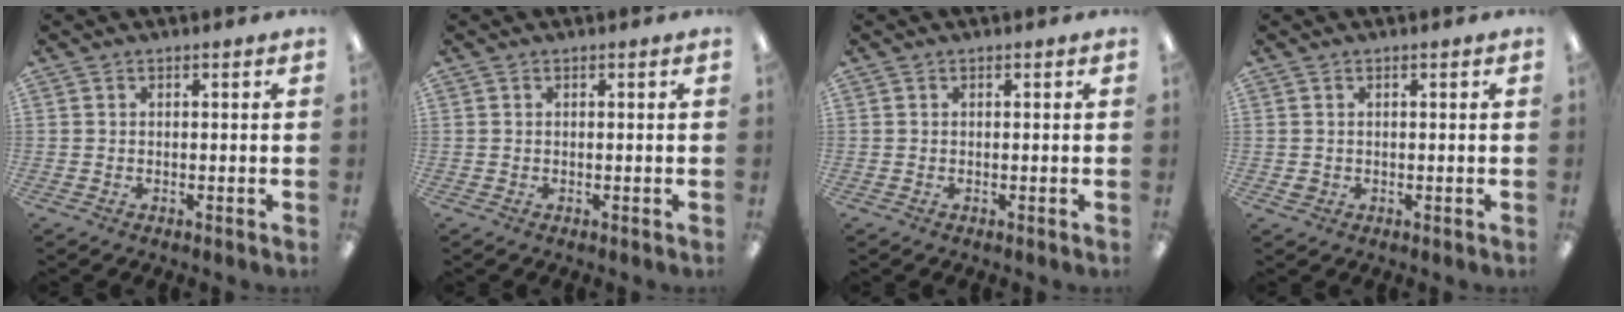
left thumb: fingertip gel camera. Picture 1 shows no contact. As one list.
[{"total": 0.0}, {"total": 0.0}, {"total": 1.2, "force": [0.1, 1.1, 0.4], "torque": [0.000, 0.001, -0.001]}]